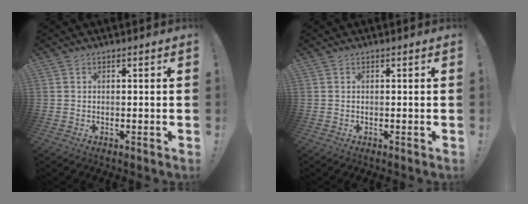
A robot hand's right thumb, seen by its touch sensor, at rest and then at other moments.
{"total": 0.0}